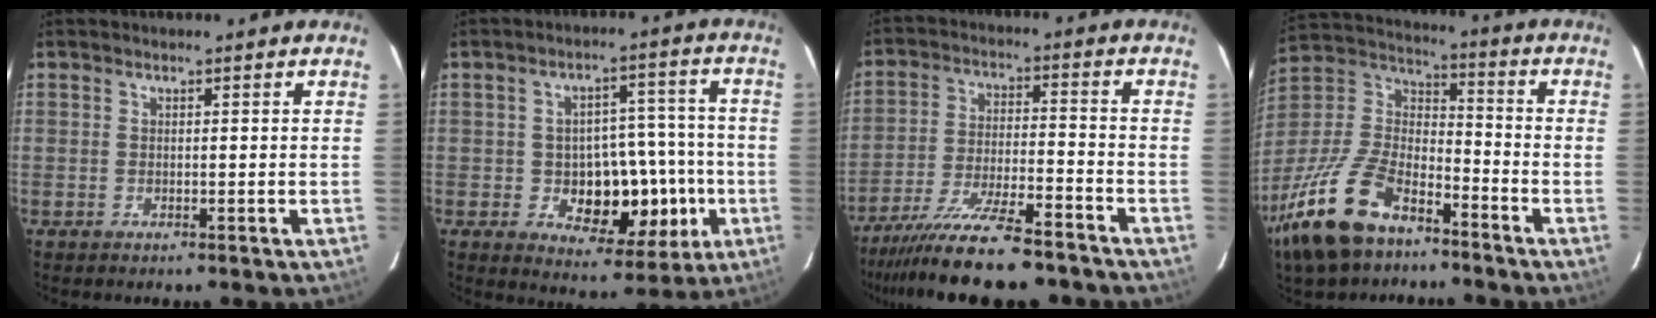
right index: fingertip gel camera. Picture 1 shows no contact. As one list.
[{"total": 12.6, "force": [-2.9, 7.1, 10.0], "torque": [-0.125, 0.029, -0.024]}, {"total": 14.7, "force": [-12.4, 1.3, 7.8], "torque": [-0.138, -0.025, -0.204]}, {"total": 16.8, "force": [-11.2, 7.1, 10.3], "torque": [-0.232, 0.001, -0.214]}]